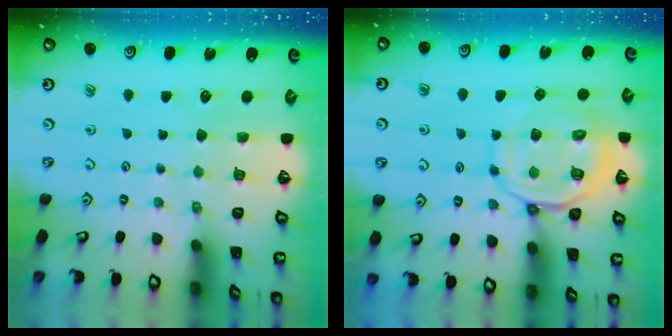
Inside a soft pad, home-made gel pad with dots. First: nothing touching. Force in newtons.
{"total": 12.4, "press": 12.3, "slide": 1.8}